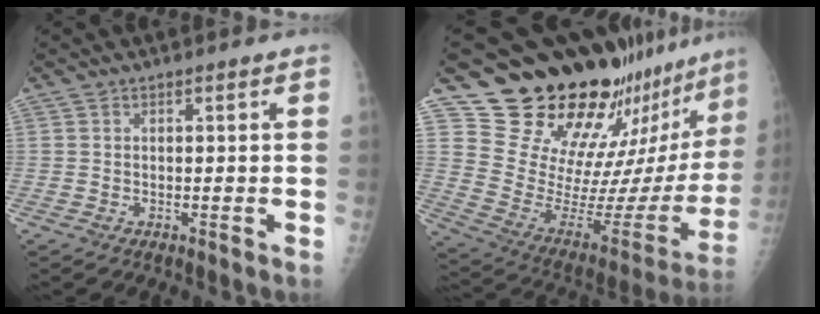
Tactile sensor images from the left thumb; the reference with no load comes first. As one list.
[{"total": 26.9, "force": [22.6, 8.0, 12.0], "torque": [-0.153, -0.190, 0.325]}]